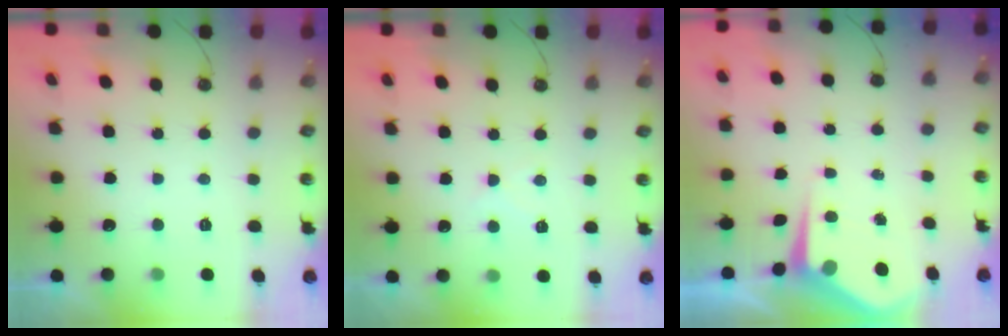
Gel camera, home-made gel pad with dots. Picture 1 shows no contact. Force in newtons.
{"total": 5.1, "press": 5.1, "slide": 0.6}
{"total": 5.1, "press": 5.0, "slide": 0.7}